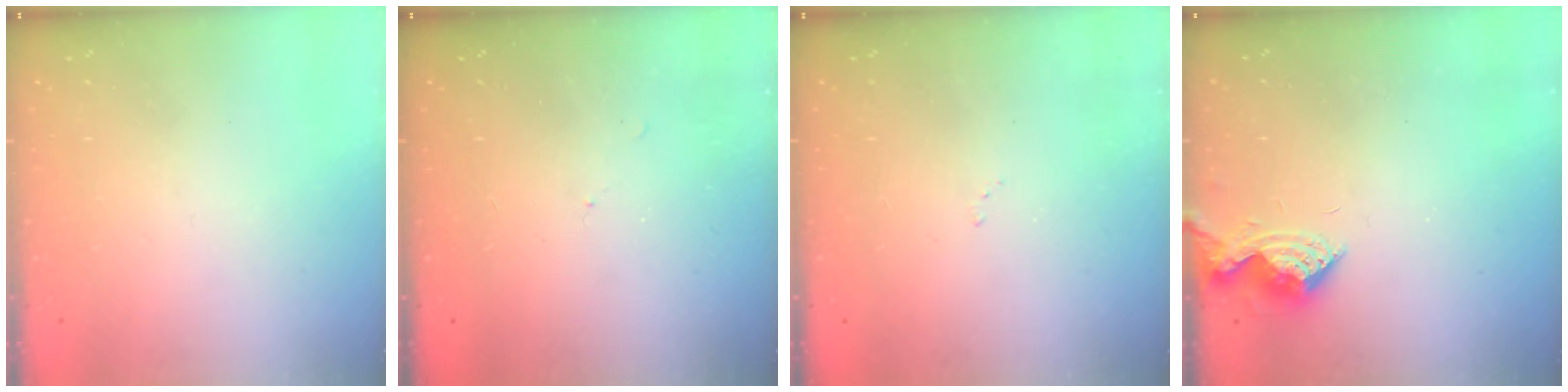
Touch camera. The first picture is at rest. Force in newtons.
{"total": 5.0, "press": 4.9, "slide": 0.7}
{"total": 5.3, "press": 5.3, "slide": 0.7}
{"total": 9.7, "press": 9.7, "slide": 0.4}